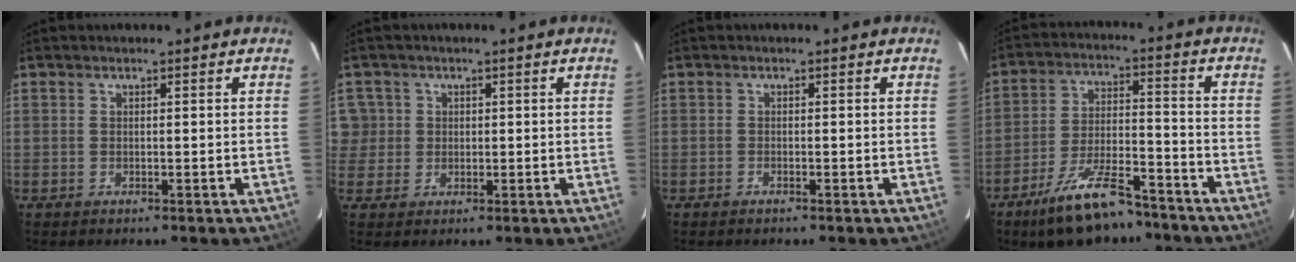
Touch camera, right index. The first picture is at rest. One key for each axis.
{"total": 4.6, "fx": 0.7, "fy": 4.5, "fz": 0.3, "tx": 0.013, "ty": 0.022, "tz": 0.017}
{"total": 0.6, "fx": -0.5, "fy": 0.1, "fz": 0.2, "tx": -0.004, "ty": -0.001, "tz": -0.011}
{"total": 14.3, "fx": -10.8, "fy": 4.8, "fz": 8.0, "tx": -0.161, "ty": -0.003, "tz": -0.181}